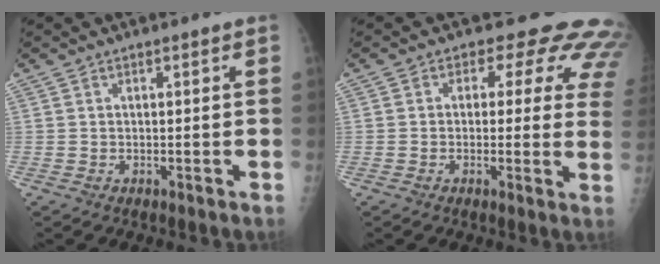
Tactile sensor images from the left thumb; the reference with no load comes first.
{"total": 13.8, "force": [8.3, 7.9, 7.5], "torque": [-0.032, -0.018, 0.063]}